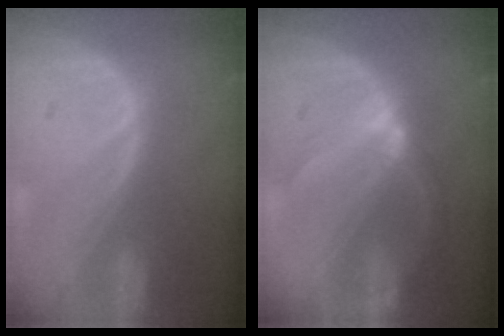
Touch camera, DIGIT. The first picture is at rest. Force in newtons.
{"total": 6.0, "press": 5.6, "slide": 2.0}